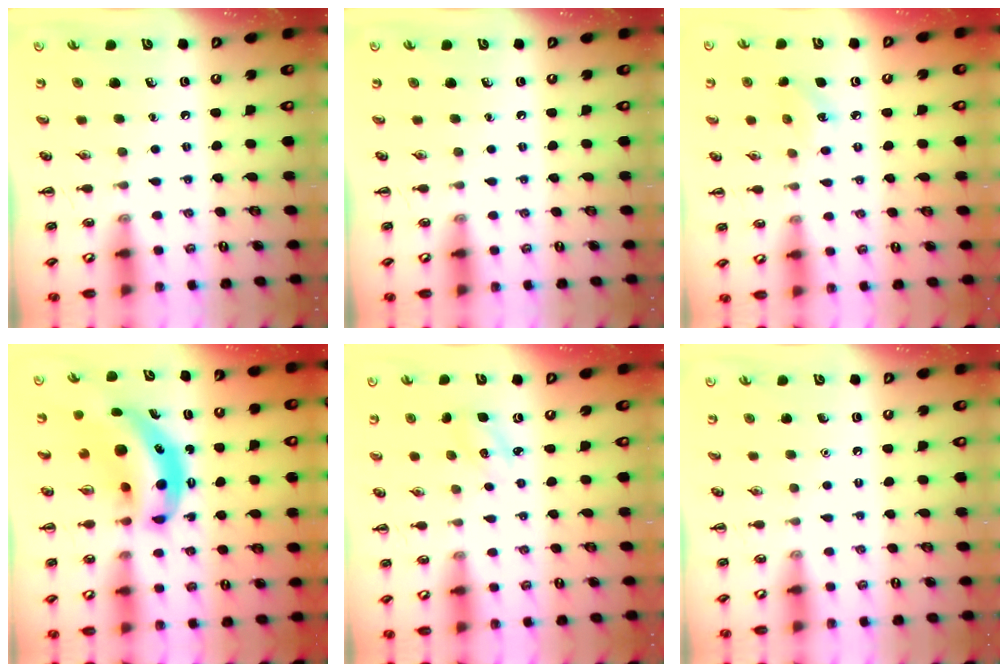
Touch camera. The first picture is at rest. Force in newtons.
{"total": 0.0}
{"total": 5.1, "press": 5.0, "slide": 1.0}
{"total": 10.7, "press": 10.4, "slide": 2.3}
{"total": 3.0, "press": 2.9, "slide": 0.9}
{"total": 1.5, "press": 1.5, "slide": 0.1}